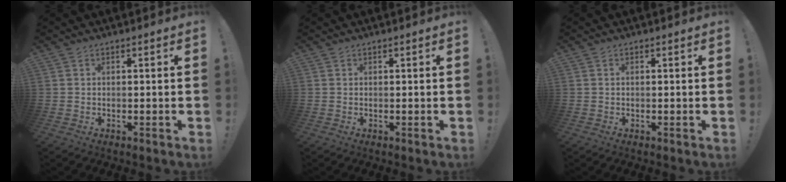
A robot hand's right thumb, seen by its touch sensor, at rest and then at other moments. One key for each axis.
{"total": 0.0}
{"total": 0.0}